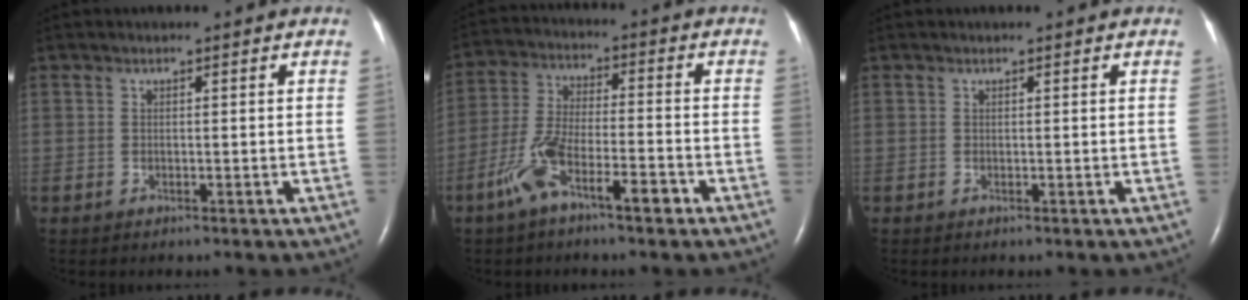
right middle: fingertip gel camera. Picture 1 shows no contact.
{"total": 9.0, "force": [-5.2, 2.2, 7.0], "torque": [-0.149, 0.009, -0.096]}
{"total": 0.0}